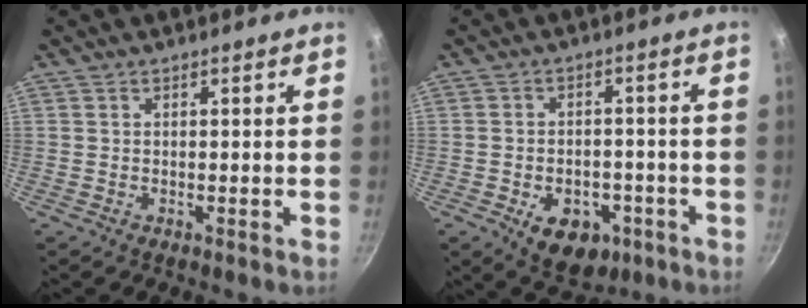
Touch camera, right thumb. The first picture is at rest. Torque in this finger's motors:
{"motor_torque": [-0.02, 0.48, -0.12, -0.19, 0.21]}